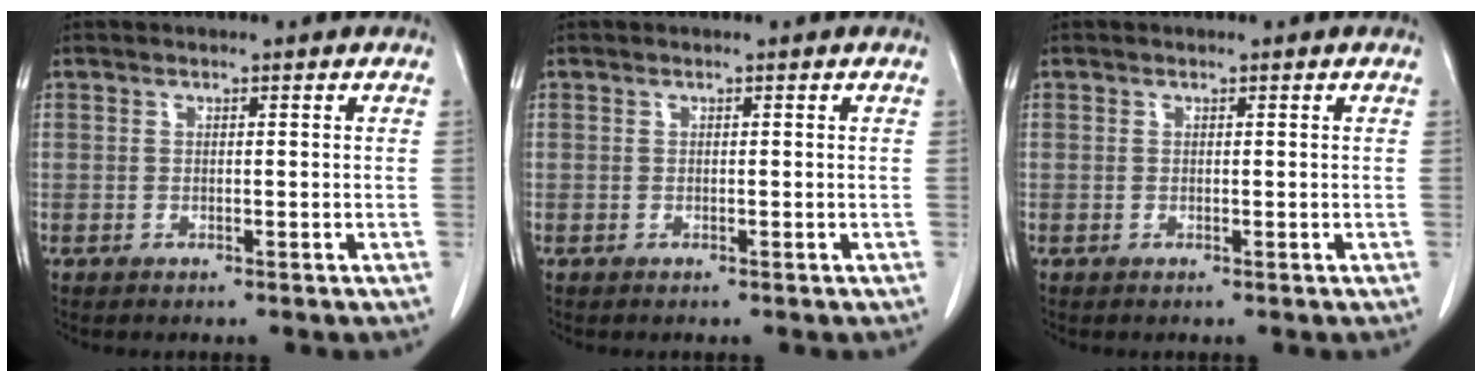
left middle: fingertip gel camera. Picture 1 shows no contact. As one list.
[{"total": 0.0}, {"total": 0.0}]